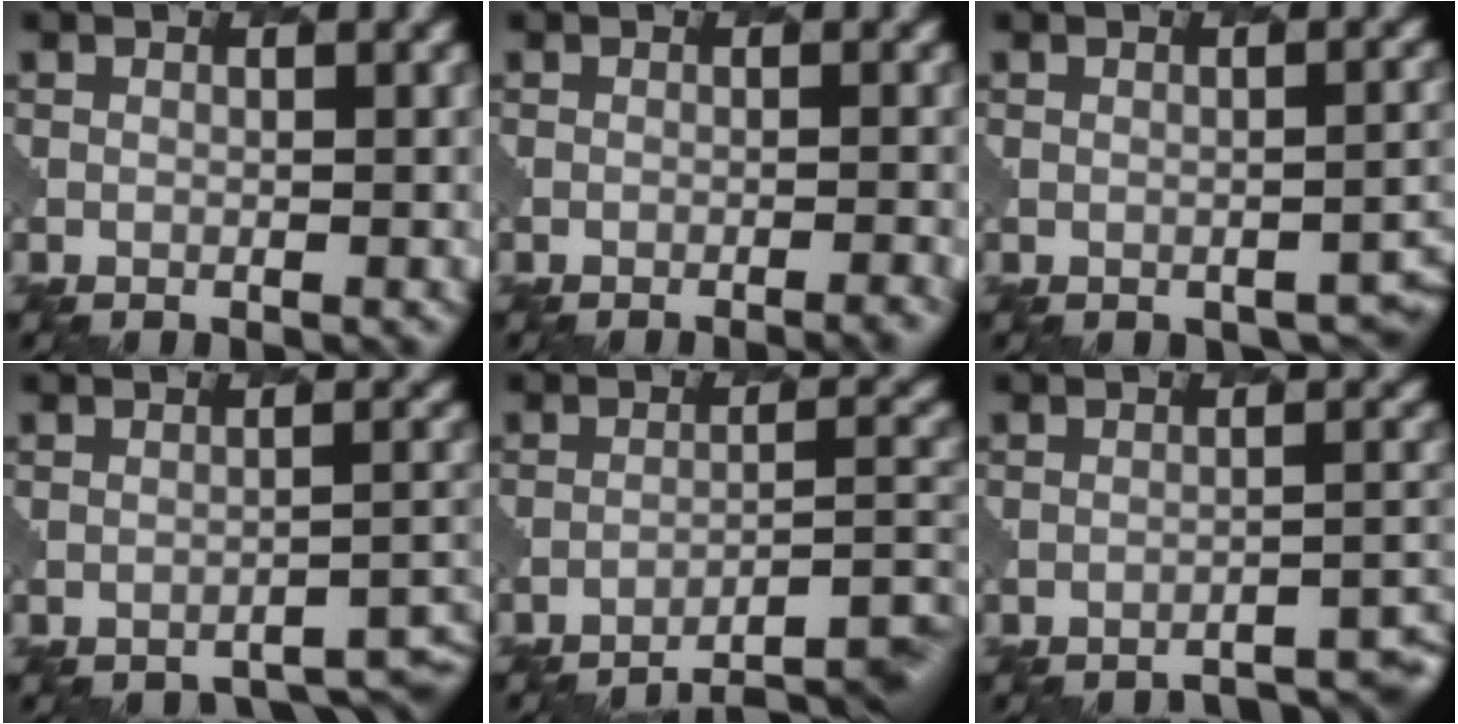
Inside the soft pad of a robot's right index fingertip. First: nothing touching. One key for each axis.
{"total": 2.1, "fx": -1.5, "fy": 0.5, "fz": 1.4, "tx": -0.011, "ty": 0.011, "tz": -0.025}
{"total": 2.2, "fx": -1.8, "fy": 0.9, "fz": 0.9, "tx": -0.010, "ty": 0.000, "tz": -0.017}
{"total": 3.7, "fx": -3.4, "fy": 0.6, "fz": 1.1, "tx": -0.013, "ty": 0.000, "tz": -0.044}
{"total": 7.2, "fx": -6.0, "fy": 1.4, "fz": 3.9, "tx": -0.049, "ty": 0.014, "tz": -0.075}
{"total": 5.6, "fx": -5.3, "fy": 0.8, "fz": 1.4, "tx": -0.008, "ty": 0.021, "tz": -0.063}